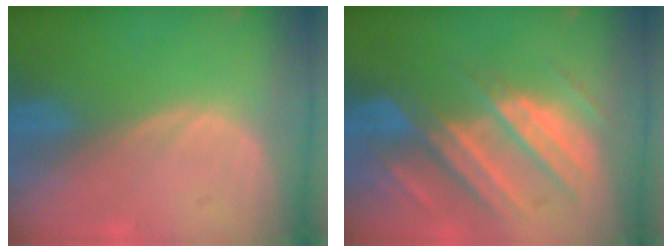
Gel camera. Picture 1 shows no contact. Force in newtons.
{"total": 10.2, "press": 9.0, "slide": 4.7}